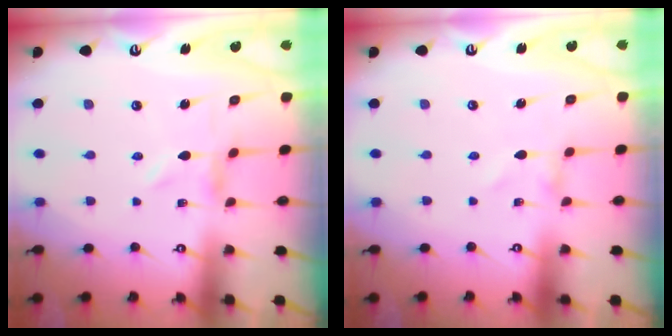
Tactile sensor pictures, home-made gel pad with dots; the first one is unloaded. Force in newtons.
{"total": 1.0, "press": 1.0, "slide": 0.1}